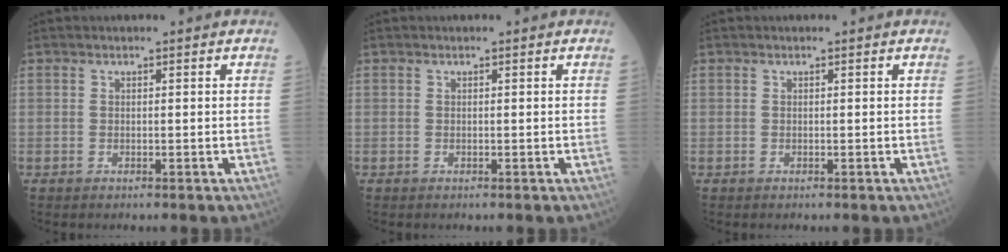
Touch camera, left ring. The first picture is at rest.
{"total": 0.0}
{"total": 0.0}